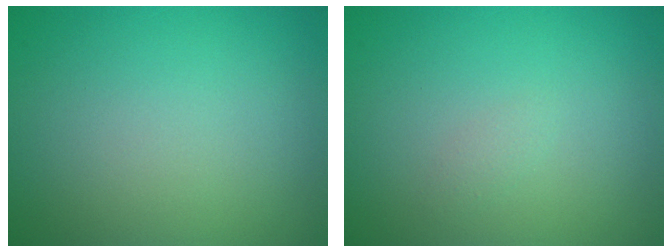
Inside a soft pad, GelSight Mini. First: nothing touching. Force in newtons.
{"total": 0.6, "press": 0.6, "slide": 0.0}